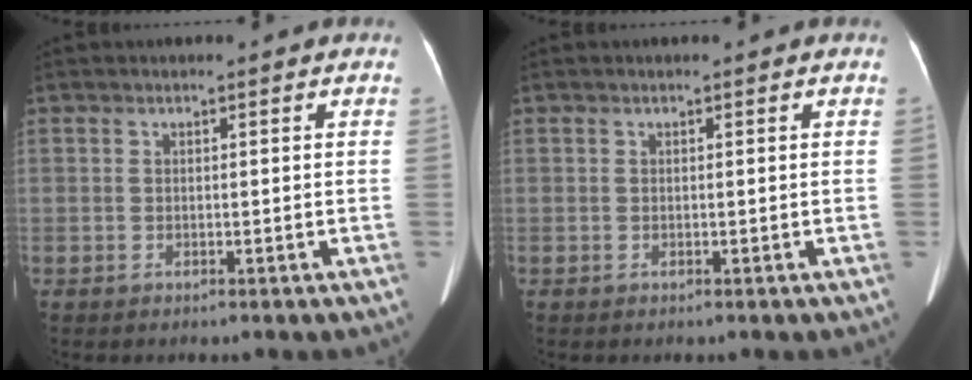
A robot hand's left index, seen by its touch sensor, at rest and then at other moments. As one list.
[{"total": 0.0}]